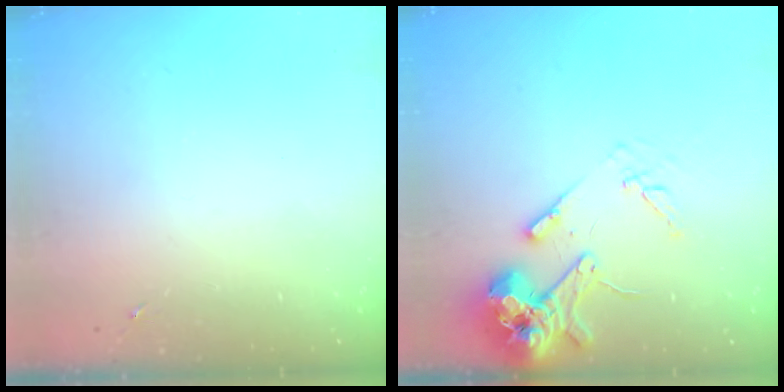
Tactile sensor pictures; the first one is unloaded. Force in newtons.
{"total": 14.9, "press": 14.7, "slide": 2.3}